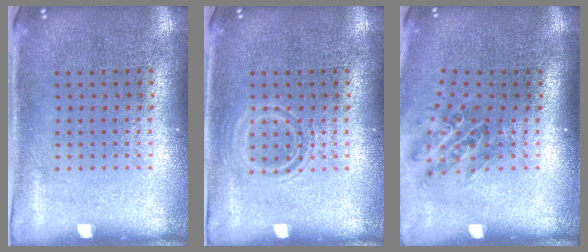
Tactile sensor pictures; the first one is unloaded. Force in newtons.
{"total": 1.5, "press": 1.5, "slide": 0.3}
{"total": 1.1, "press": 1.0, "slide": 0.4}